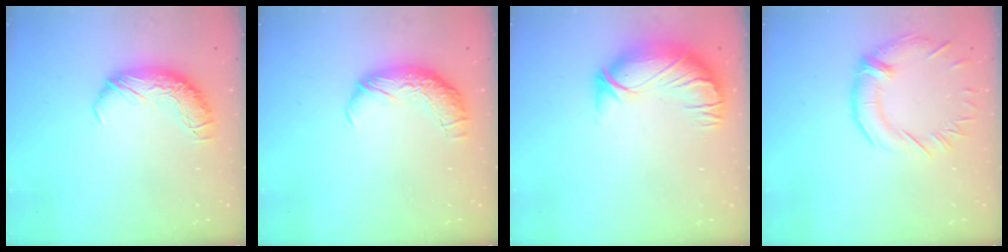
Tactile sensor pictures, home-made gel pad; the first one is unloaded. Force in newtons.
{"total": 2.4, "press": 1.1, "slide": 2.1}
{"total": 2.9, "press": 0.3, "slide": 2.9}
{"total": 1.3, "press": 0.7, "slide": 1.1}